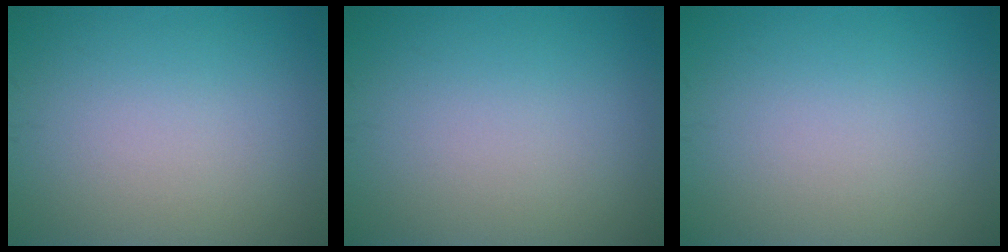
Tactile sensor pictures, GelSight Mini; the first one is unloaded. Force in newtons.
{"total": 0.0}
{"total": 0.0}